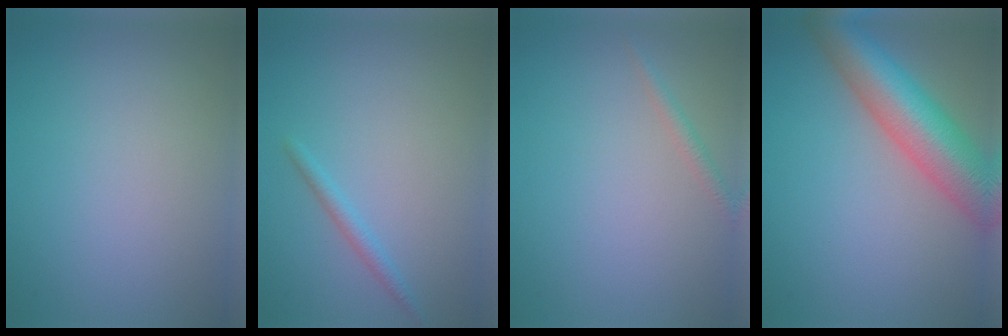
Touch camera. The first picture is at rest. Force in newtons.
{"total": 1.3, "press": 1.2, "slide": 0.1}
{"total": 1.0, "press": 1.0, "slide": 0.0}
{"total": 9.2, "press": 9.2, "slide": 0.4}